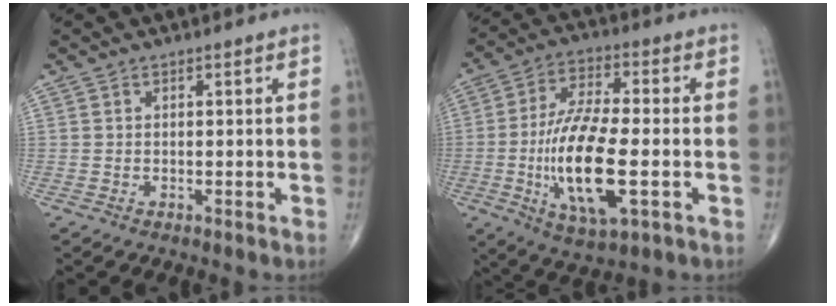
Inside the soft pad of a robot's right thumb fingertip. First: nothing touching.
{"total": 17.3, "force": [-3.4, 5.9, 15.9], "torque": [-0.308, 0.004, -0.057]}